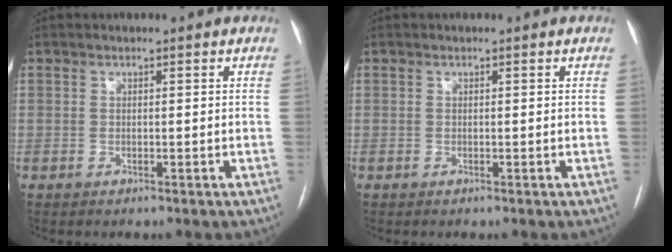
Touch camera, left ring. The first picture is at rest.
{"total": 0.0}